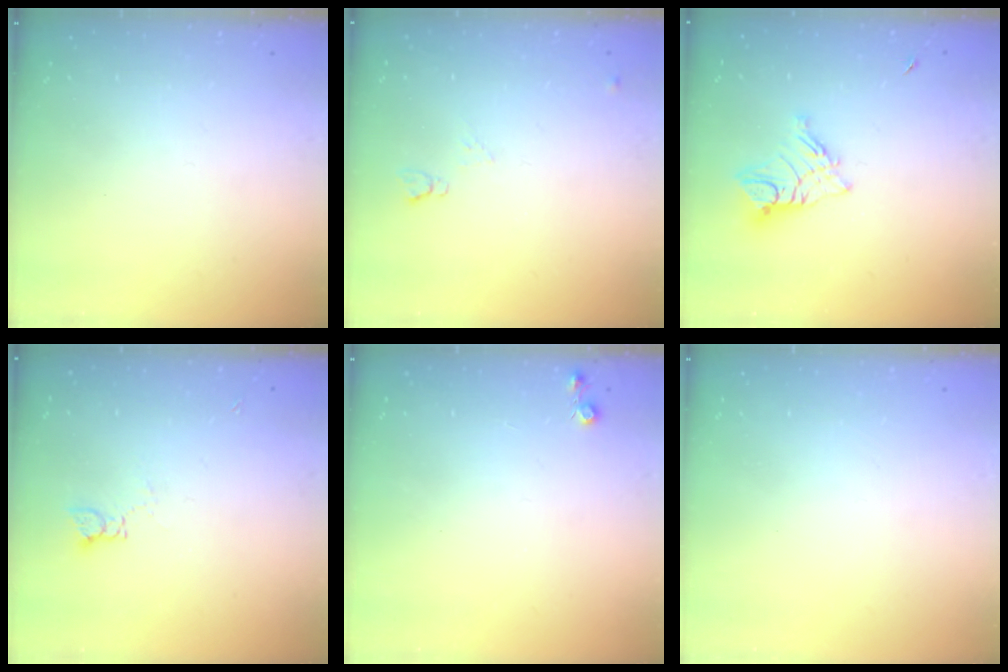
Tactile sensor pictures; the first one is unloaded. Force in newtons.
{"total": 4.1, "press": 4.0, "slide": 0.7}
{"total": 9.1, "press": 9.0, "slide": 0.8}
{"total": 2.8, "press": 2.8, "slide": 0.4}
{"total": 3.9, "press": 3.9, "slide": 0.6}
{"total": 0.0}